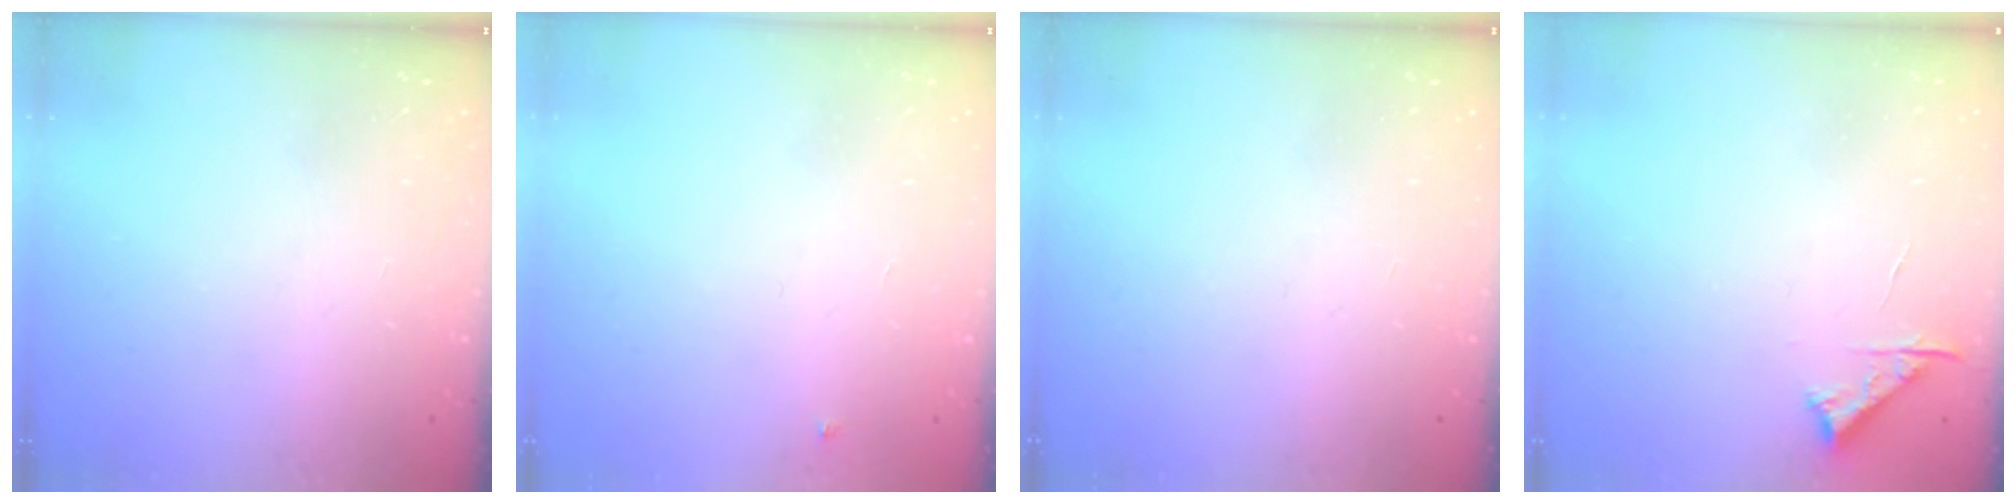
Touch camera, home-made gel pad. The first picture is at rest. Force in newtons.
{"total": 2.7, "press": 2.7, "slide": 0.4}
{"total": 0.0}
{"total": 4.7, "press": 4.6, "slide": 0.6}